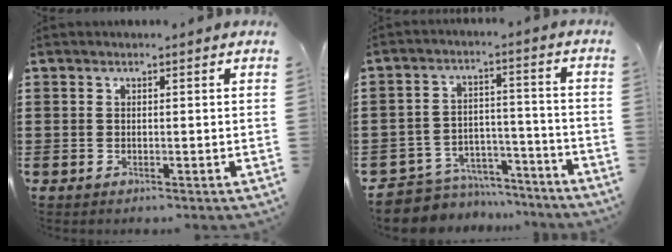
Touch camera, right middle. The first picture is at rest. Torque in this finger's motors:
{"motor_torque": [2.14, 0.00, 0.05, 0.01]}